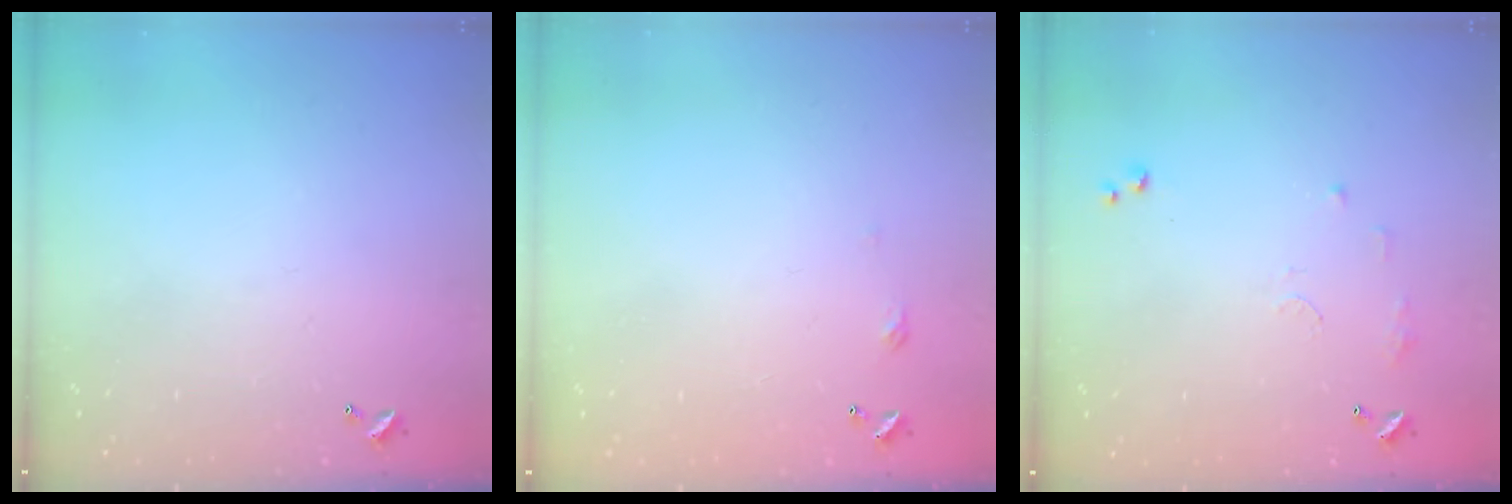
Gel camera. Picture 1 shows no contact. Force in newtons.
{"total": 2.7, "press": 2.6, "slide": 0.4}
{"total": 8.3, "press": 8.3, "slide": 0.8}